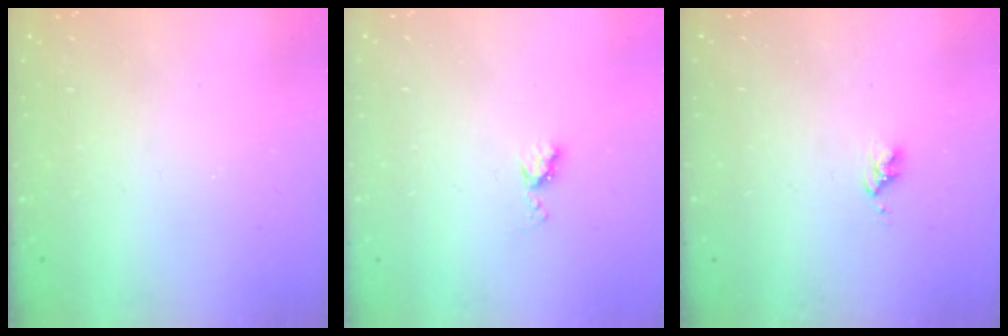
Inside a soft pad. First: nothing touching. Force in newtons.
{"total": 5.1, "press": 5.1, "slide": 0.5}
{"total": 2.8, "press": 2.8, "slide": 0.3}